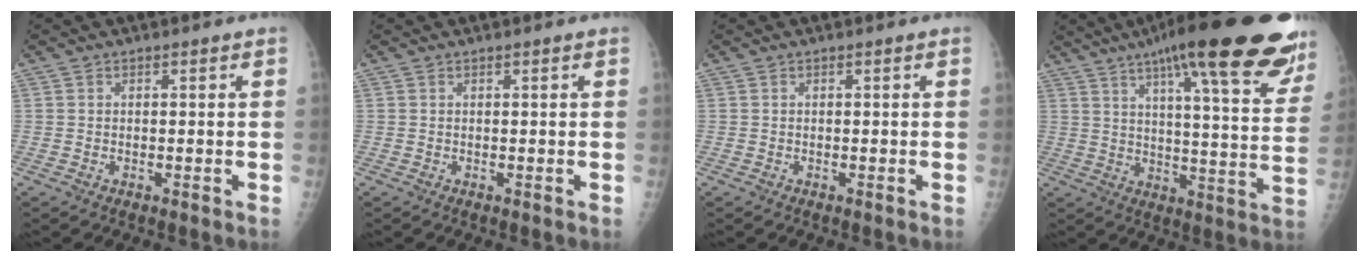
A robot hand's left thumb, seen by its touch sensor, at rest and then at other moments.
{"total": 0.0}
{"total": 0.0}
{"total": 28.7, "force": [19.5, 5.7, 20.3], "torque": [-0.265, -0.054, 0.255]}